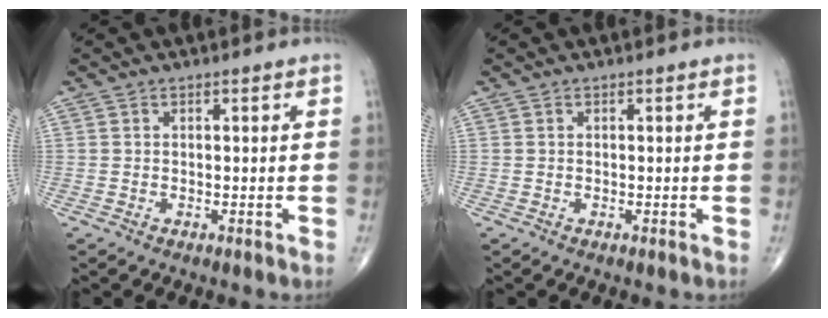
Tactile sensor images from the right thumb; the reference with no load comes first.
{"total": 0.0}